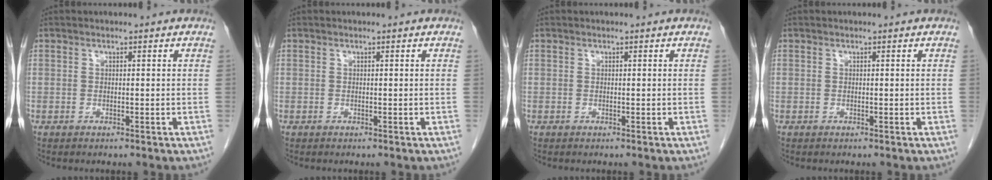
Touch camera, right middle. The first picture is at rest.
{"total": 0.0}
{"total": 0.0}
{"total": 0.0}